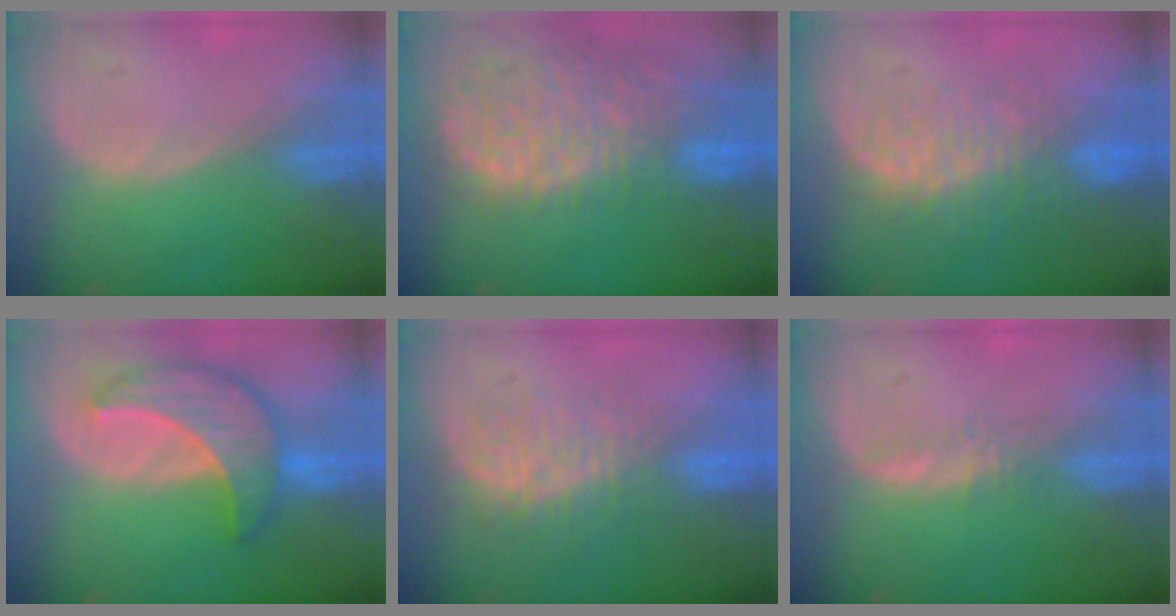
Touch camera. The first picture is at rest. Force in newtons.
{"total": 13.6, "press": 11.2, "slide": 7.7}
{"total": 8.5, "press": 7.7, "slide": 3.6}
{"total": 8.9, "press": 8.9, "slide": 0.8}
{"total": 7.6, "press": 7.3, "slide": 2.2}
{"total": 1.6, "press": 1.5, "slide": 0.5}